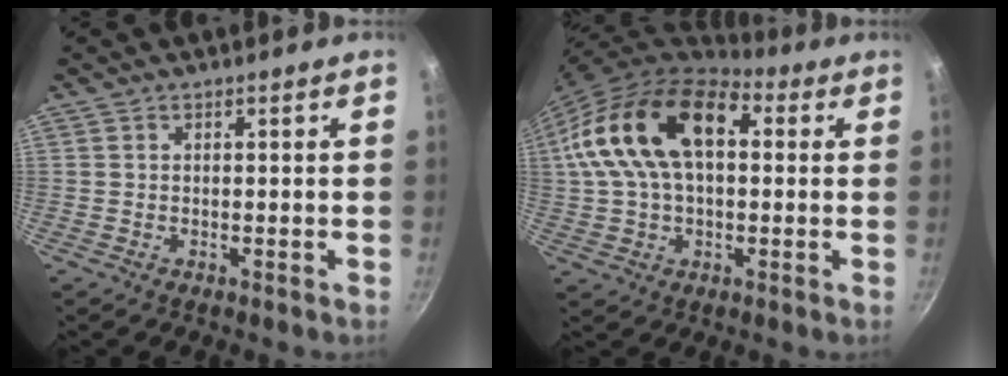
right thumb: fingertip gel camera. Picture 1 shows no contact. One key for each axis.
{"total": 20.6, "fx": 4.0, "fy": 12.3, "fz": 16.1, "tx": -0.277, "ty": 0.033, "tz": 0.056}